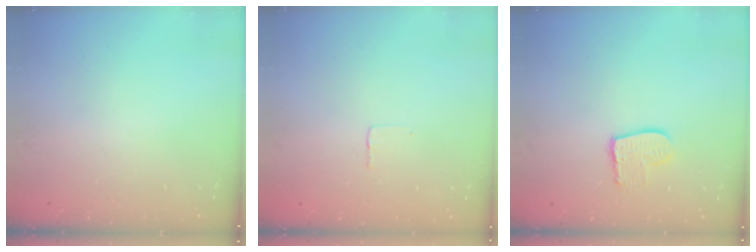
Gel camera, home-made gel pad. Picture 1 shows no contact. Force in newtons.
{"total": 1.9, "press": 1.9, "slide": 0.1}
{"total": 9.9, "press": 9.9, "slide": 0.8}